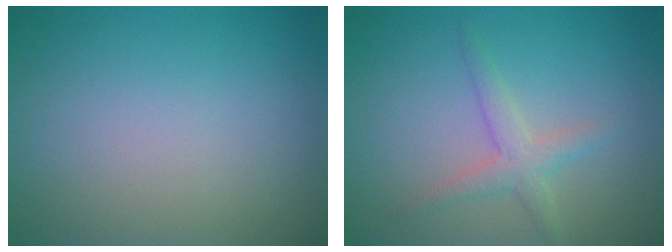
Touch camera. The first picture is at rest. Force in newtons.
{"total": 2.2, "press": 2.2, "slide": 0.1}